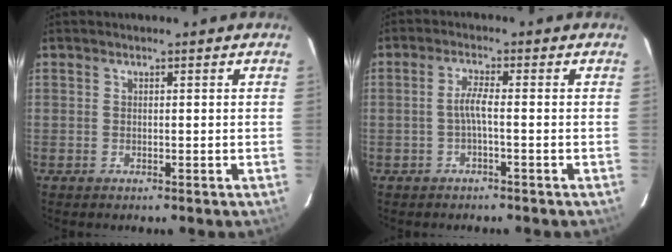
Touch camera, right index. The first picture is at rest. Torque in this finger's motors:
{"motor_torque": [0.53, -0.02, 0.26, 0.07]}